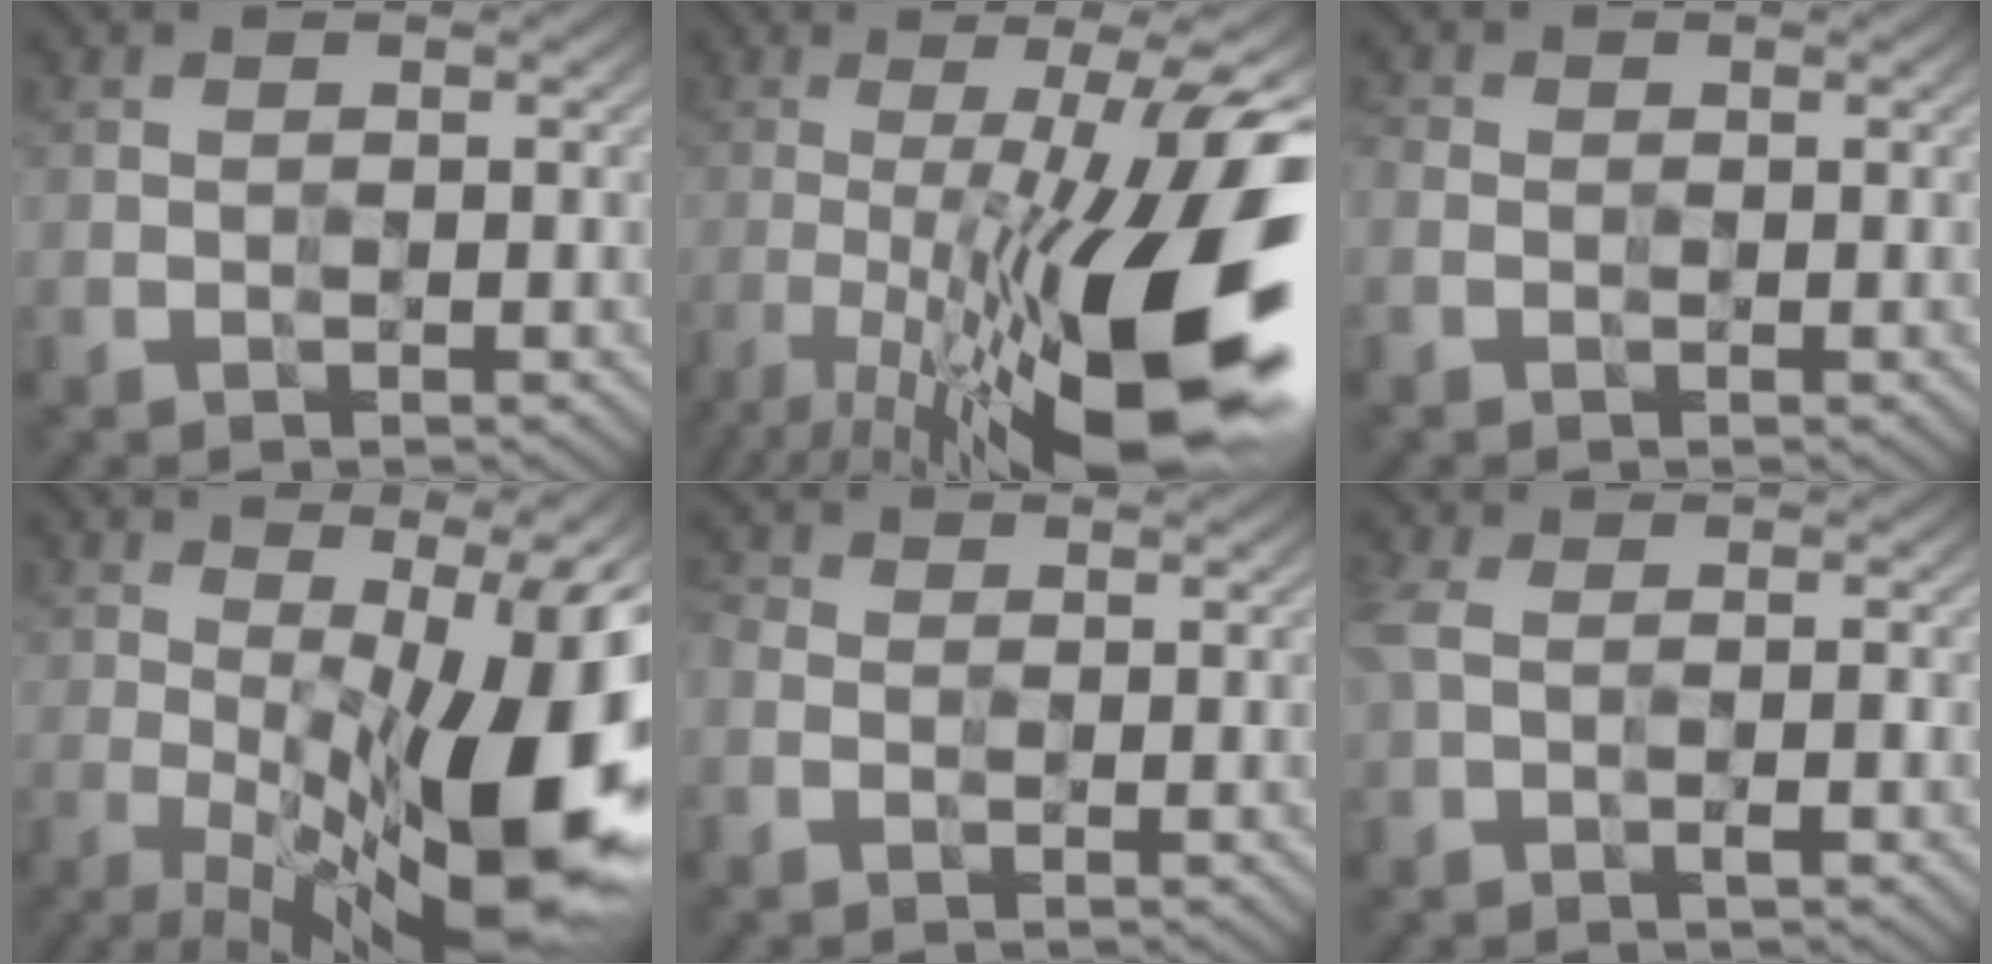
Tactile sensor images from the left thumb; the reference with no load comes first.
{"total": 18.3, "force": [-6.0, 4.0, 16.8], "torque": [-0.231, 0.008, -0.091]}
{"total": 1.4, "force": [-0.5, 1.0, 0.8], "torque": [-0.020, -0.006, -0.013]}
{"total": 18.7, "force": [0.0, 6.8, 17.4], "torque": [-0.219, 0.016, -0.001]}
{"total": 2.6, "force": [-0.8, 1.8, 1.7], "torque": [-0.030, -0.007, -0.020]}
{"total": 3.3, "force": [-0.8, 1.4, 2.9], "torque": [-0.072, -0.002, -0.020]}